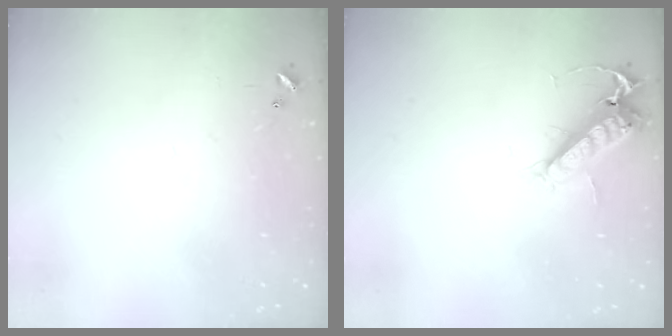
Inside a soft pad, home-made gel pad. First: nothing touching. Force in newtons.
{"total": 13.1, "press": 13.0, "slide": 2.0}